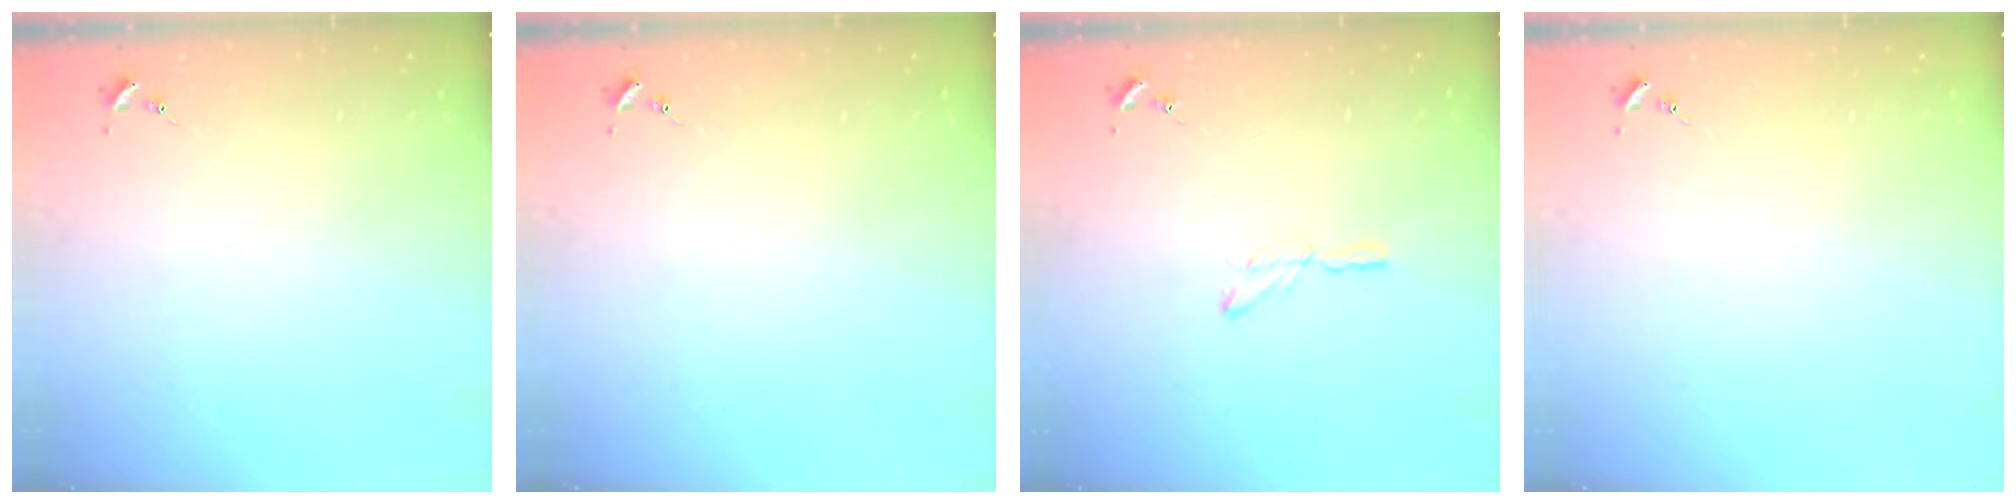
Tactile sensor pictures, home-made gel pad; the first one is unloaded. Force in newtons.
{"total": 0.0}
{"total": 3.2, "press": 3.2, "slide": 0.3}
{"total": 0.0}